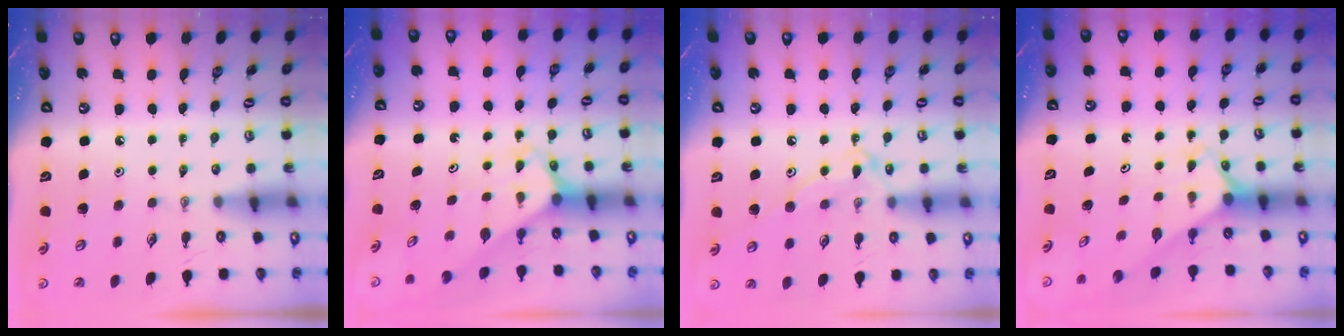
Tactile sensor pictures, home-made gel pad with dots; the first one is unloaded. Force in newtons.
{"total": 2.6, "press": 2.6, "slide": 0.2}
{"total": 12.1, "press": 12.1, "slide": 0.5}
{"total": 2.4, "press": 2.4, "slide": 0.2}